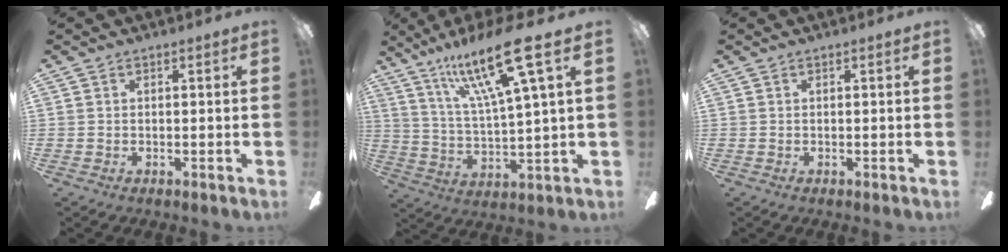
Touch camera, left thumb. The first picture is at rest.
{"total": 19.2, "force": [11.3, 3.4, 15.1], "torque": [-0.286, -0.049, 0.173]}
{"total": 0.0}